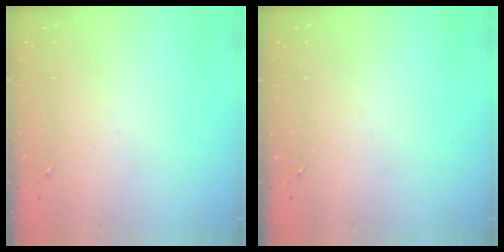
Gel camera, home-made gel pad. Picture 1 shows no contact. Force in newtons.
{"total": 0.0}